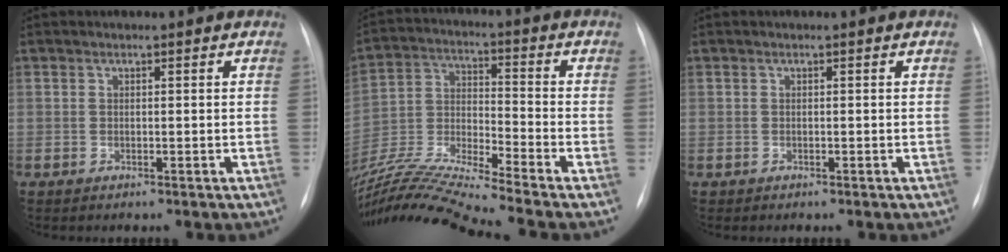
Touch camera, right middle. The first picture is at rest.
{"total": 16.8, "force": [-15.4, -2.7, 6.3], "torque": [-0.120, -0.004, -0.280]}
{"total": 0.0}